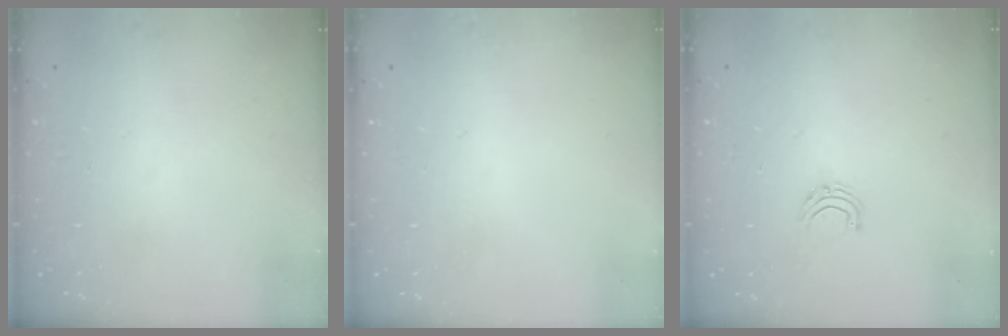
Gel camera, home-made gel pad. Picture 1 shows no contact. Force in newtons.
{"total": 0.0}
{"total": 4.5, "press": 4.5, "slide": 0.4}